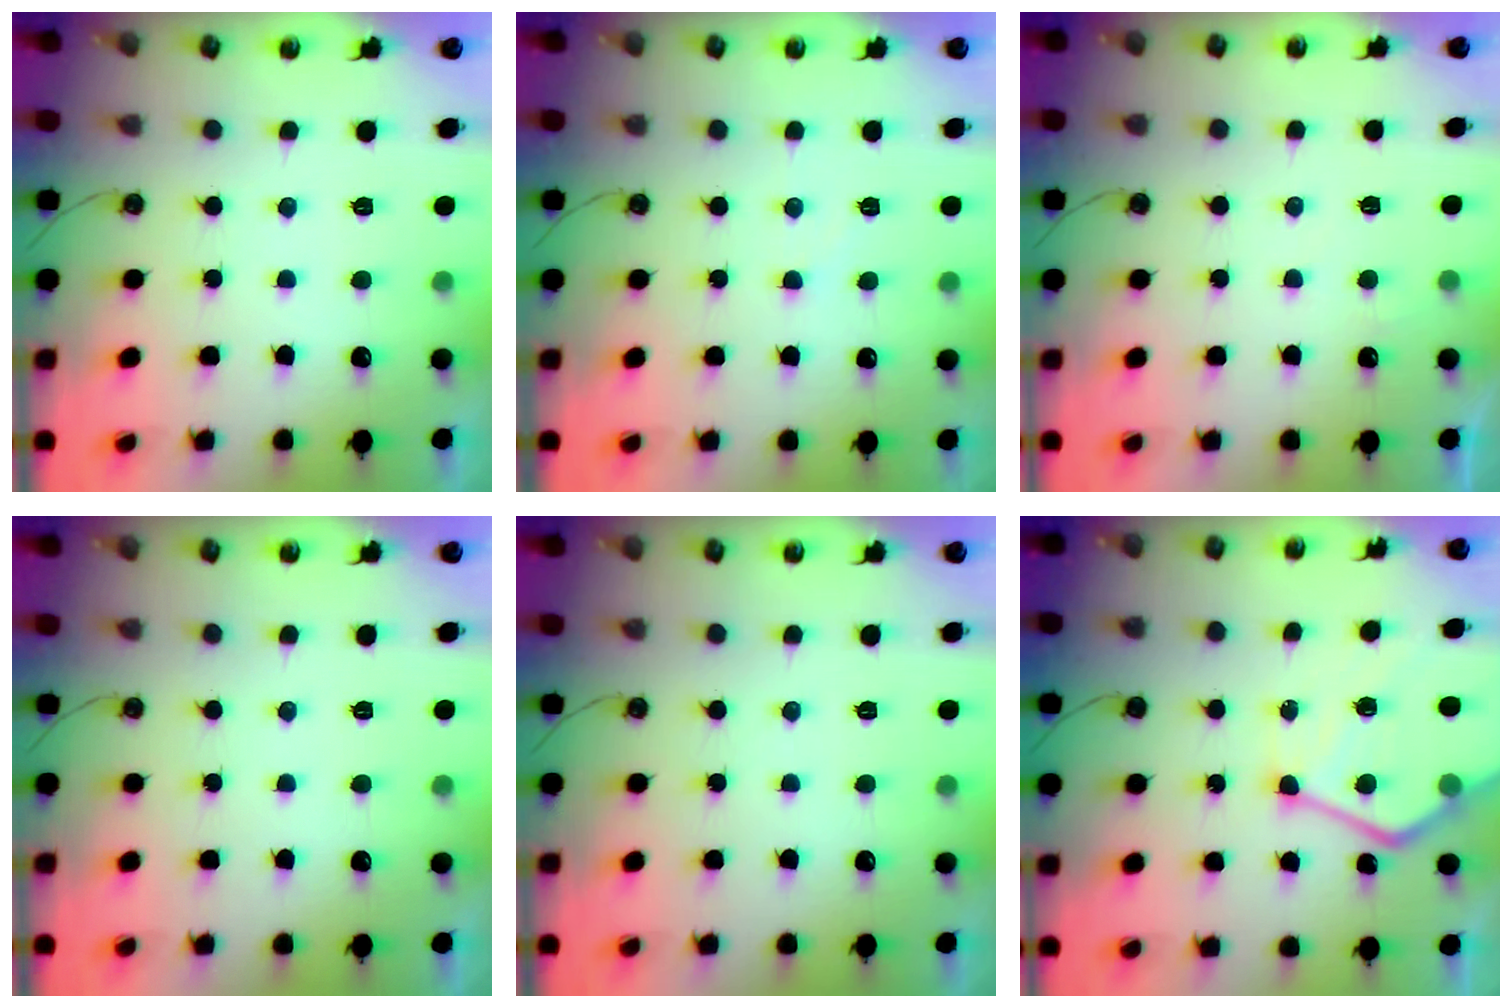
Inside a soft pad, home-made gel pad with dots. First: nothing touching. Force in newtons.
{"total": 5.2, "press": 5.1, "slide": 1.0}
{"total": 2.3, "press": 2.2, "slide": 0.3}
{"total": 0.0}
{"total": 0.0}
{"total": 15.8, "press": 15.7, "slide": 1.6}